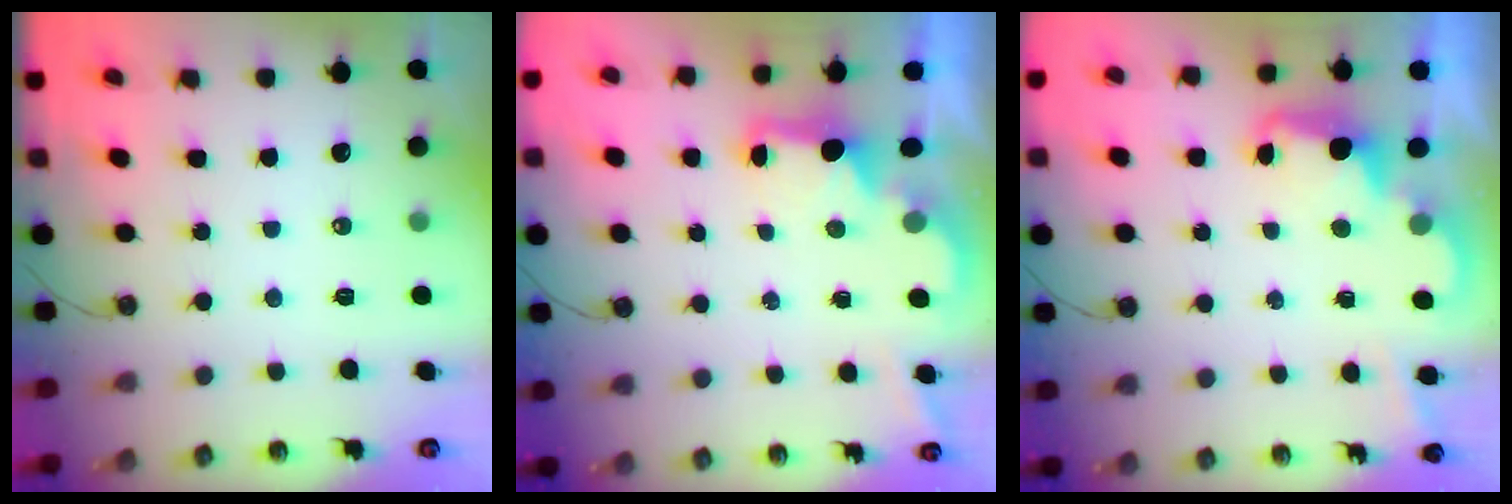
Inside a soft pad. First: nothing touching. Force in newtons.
{"total": 2.1, "press": 1.9, "slide": 0.8}
{"total": 2.4, "press": 2.3, "slide": 0.7}